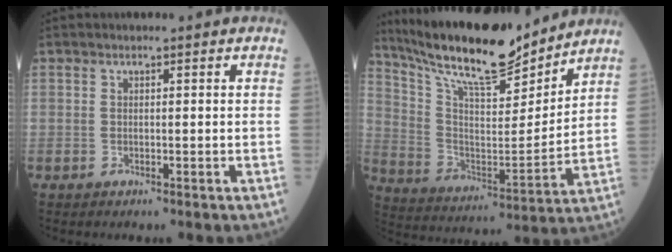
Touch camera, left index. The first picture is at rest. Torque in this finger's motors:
{"motor_torque": [1.08, -1.05, 0.60, 0.15]}